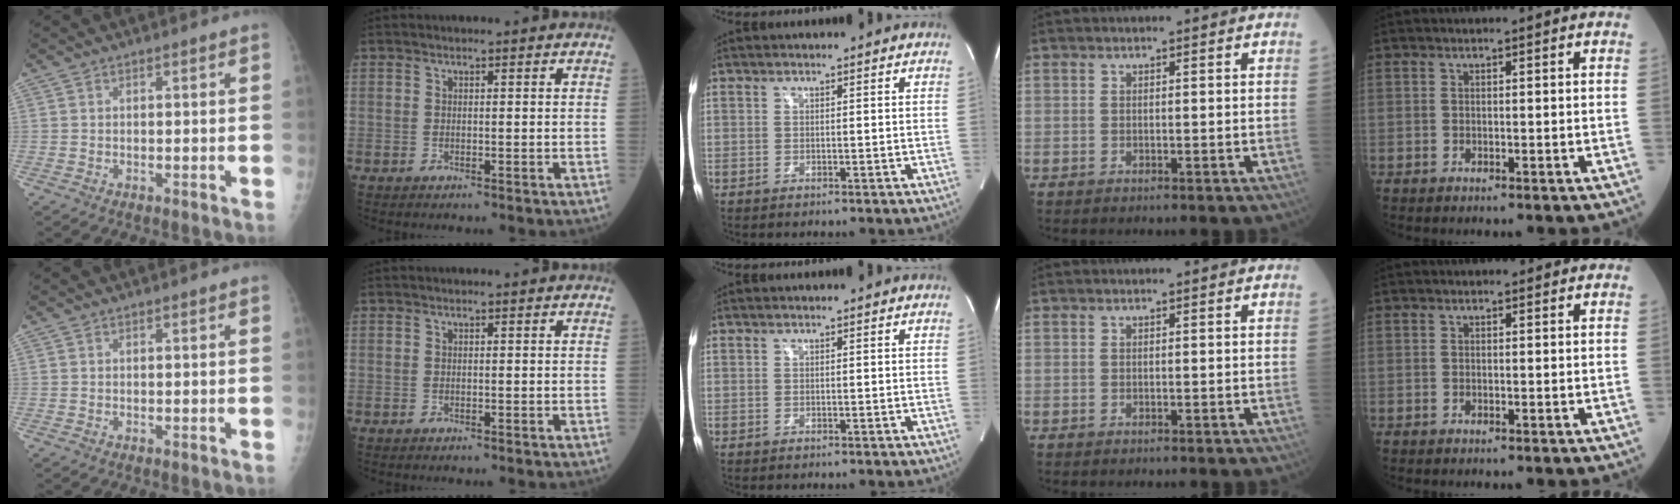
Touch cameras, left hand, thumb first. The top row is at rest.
{"little": {"total": 0.6, "force": [0.4, 0.3, 0.1], "torque": [-0.009, 0.000, 0.002]}}